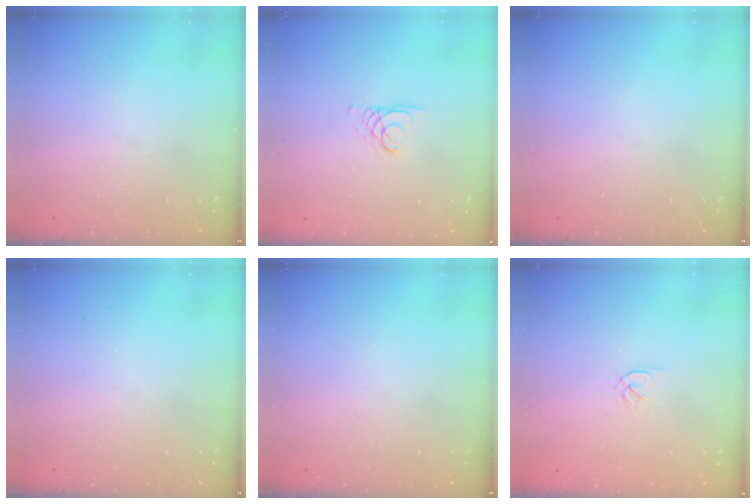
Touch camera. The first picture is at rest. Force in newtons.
{"total": 1.5, "press": 1.5, "slide": 0.1}
{"total": 0.0}
{"total": 0.0}
{"total": 0.0}
{"total": 0.5, "press": 0.4, "slide": 0.4}